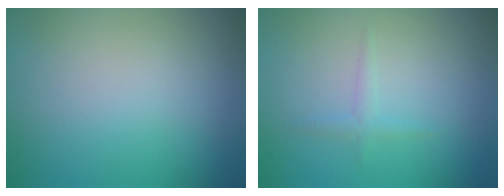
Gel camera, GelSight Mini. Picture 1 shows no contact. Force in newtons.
{"total": 0.9, "press": 0.9, "slide": 0.0}